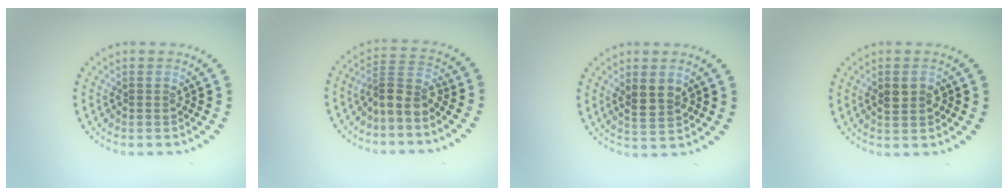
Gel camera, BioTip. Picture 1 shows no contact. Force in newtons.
{"total": 2.9, "press": 2.2, "slide": 1.9}
{"total": 2.9, "press": 2.8, "slide": 0.5}
{"total": 2.1, "press": 2.1, "slide": 0.2}